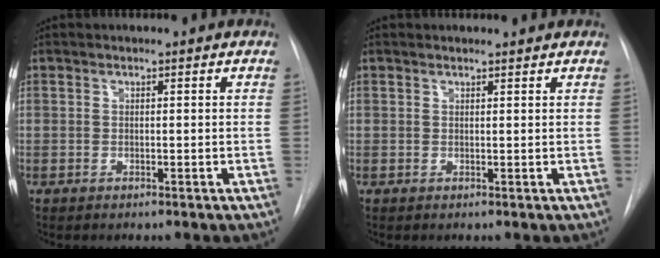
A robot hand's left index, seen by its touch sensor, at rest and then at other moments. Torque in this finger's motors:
{"motor_torque": [0.35, -0.37, -0.01, -0.01]}